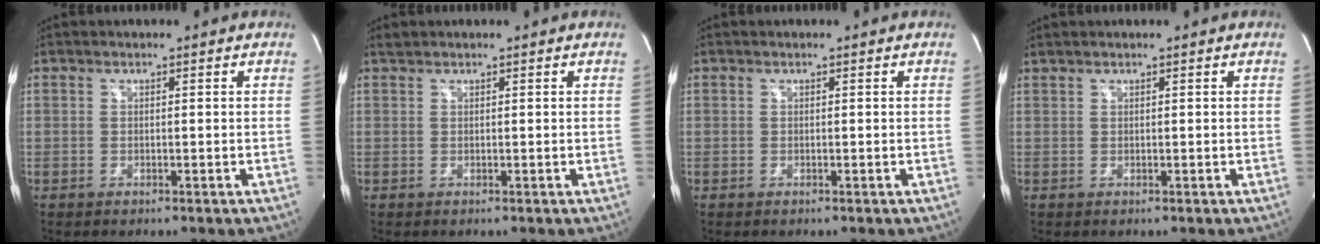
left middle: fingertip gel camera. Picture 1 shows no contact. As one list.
[{"total": 0.6, "force": [0.6, -0.1, 0.0], "torque": [-0.013, 0.007, 0.018]}, {"total": 0.0}, {"total": 0.7, "force": [0.7, -0.1, 0.2], "torque": [-0.013, 0.013, 0.022]}]